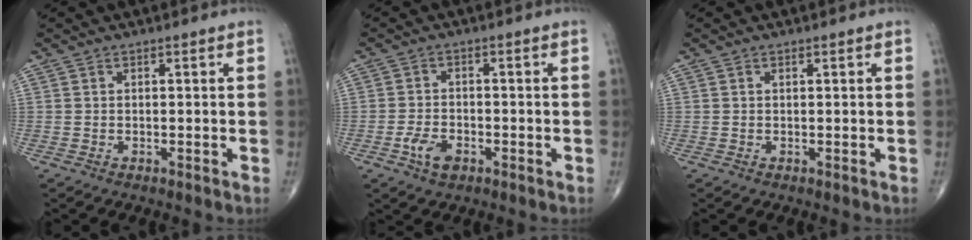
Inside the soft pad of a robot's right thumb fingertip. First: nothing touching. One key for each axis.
{"total": 4.5, "fx": -2.1, "fy": 2.6, "fz": 2.9, "tx": -0.050, "ty": 0.009, "tz": -0.039}
{"total": 0.0}